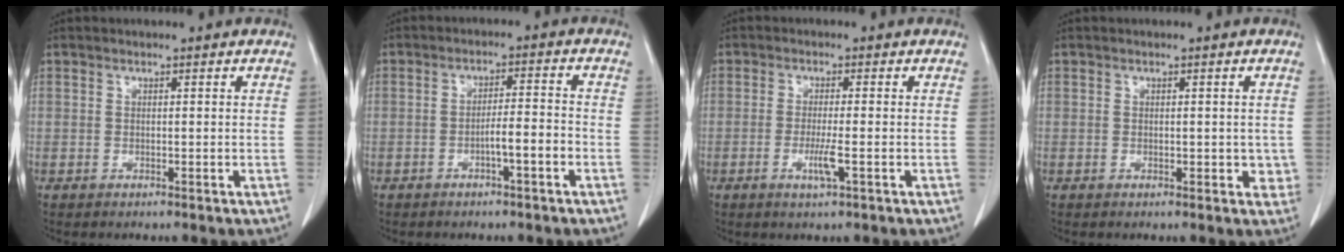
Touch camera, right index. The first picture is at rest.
{"total": 4.2, "force": [-1.9, 0.2, 3.8], "torque": [-0.059, 0.007, -0.031]}
{"total": 3.4, "force": [-1.2, 0.0, 3.2], "torque": [-0.064, -0.007, -0.022]}
{"total": 2.6, "force": [-0.2, 1.6, 2.1], "torque": [-0.012, 0.000, -0.001]}